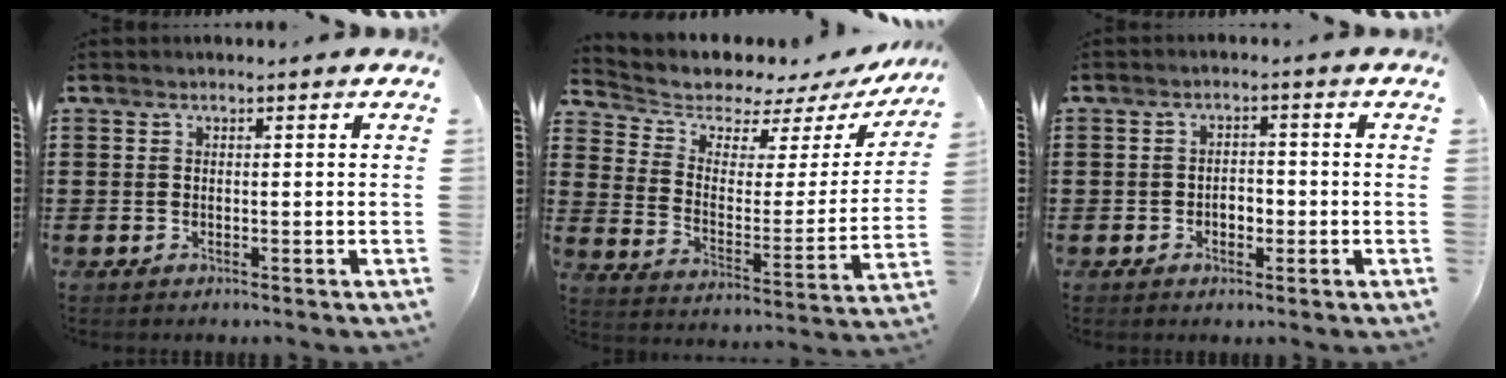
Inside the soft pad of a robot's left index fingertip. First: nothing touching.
{"total": 5.1, "force": [4.5, 2.2, 0.9], "torque": [-0.051, -0.033, 0.074]}
{"total": 2.2, "force": [-0.8, 1.3, 1.5], "torque": [-0.032, 0.004, -0.019]}